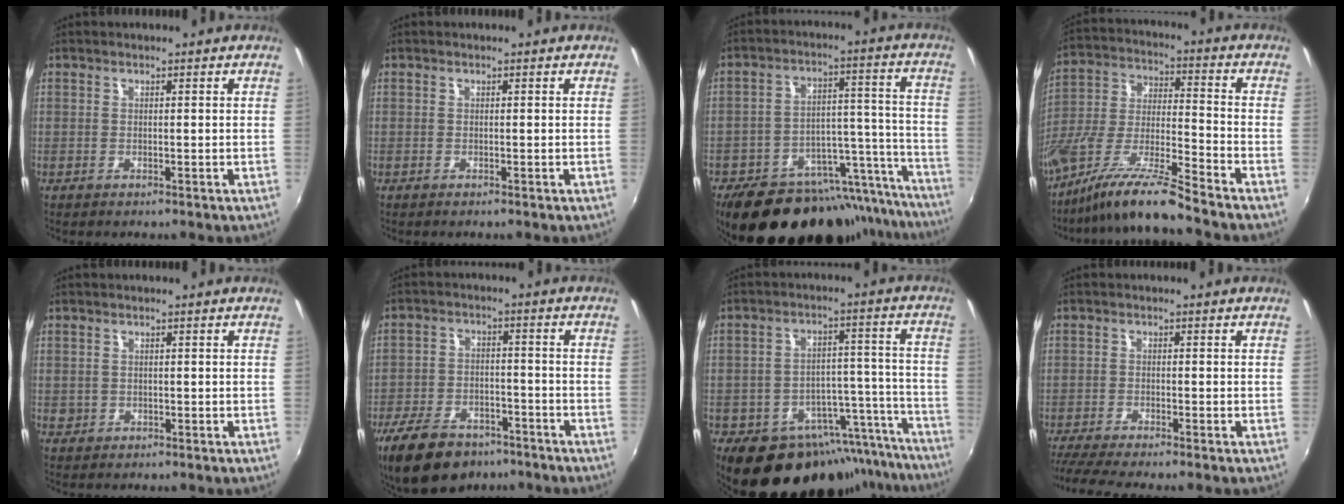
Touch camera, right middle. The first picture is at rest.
{"total": 0.0}
{"total": 27.8, "force": [-23.1, 11.1, 10.7], "torque": [-0.157, 0.044, -0.306]}
{"total": 13.4, "force": [-11.0, -0.4, 7.8], "torque": [-0.161, -0.008, -0.211]}
{"total": 1.7, "force": [-0.1, 1.6, 0.4], "torque": [-0.006, -0.002, -0.002]}
{"total": 15.3, "force": [-10.7, 7.9, 7.4], "torque": [-0.173, -0.014, -0.172]}
{"total": 22.7, "force": [-18.4, 10.5, 8.2], "torque": [-0.131, 0.041, -0.236]}
{"total": 6.8, "force": [-6.0, -0.3, 3.1], "torque": [-0.084, -0.029, -0.105]}